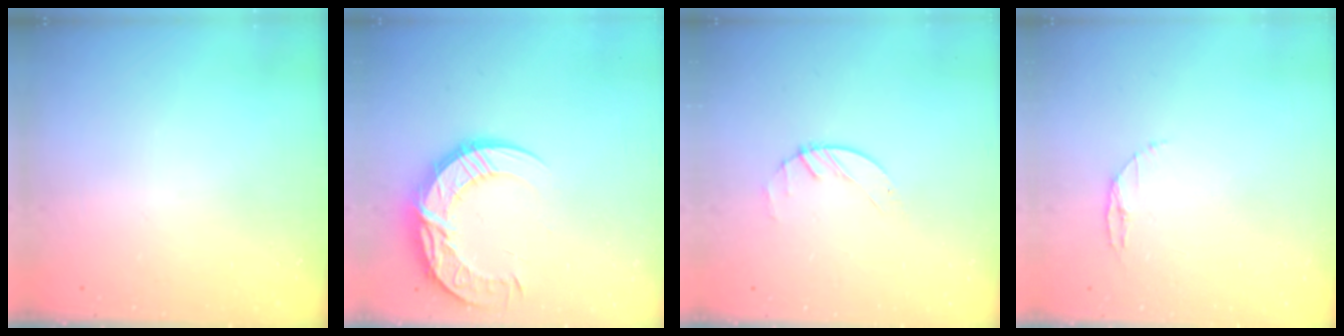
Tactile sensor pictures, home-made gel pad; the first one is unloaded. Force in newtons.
{"total": 18.4, "press": 18.4, "slide": 1.0}
{"total": 1.4, "press": 1.3, "slide": 0.2}
{"total": 3.4, "press": 3.4, "slide": 0.4}